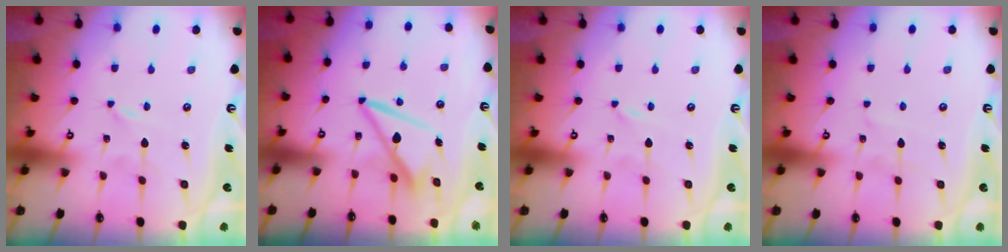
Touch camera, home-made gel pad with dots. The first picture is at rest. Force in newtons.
{"total": 8.4, "press": 8.3, "slide": 1.2}
{"total": 0.0}
{"total": 3.2, "press": 3.2, "slide": 0.4}